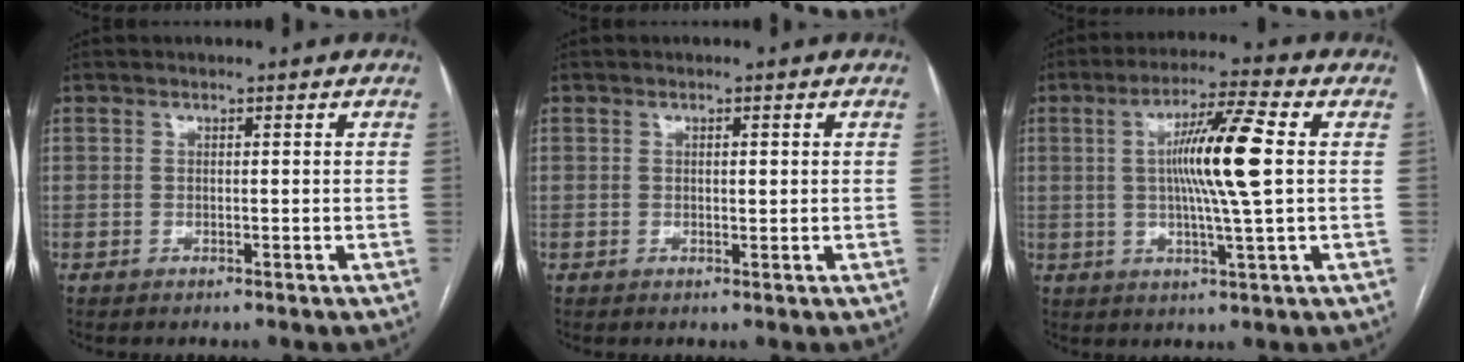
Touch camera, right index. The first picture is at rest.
{"total": 1.0, "force": [0.2, 0.3, 0.9], "torque": [-0.016, 0.000, 0.004]}
{"total": 11.2, "force": [1.2, -0.6, 11.1], "torque": [-0.199, 0.003, 0.018]}